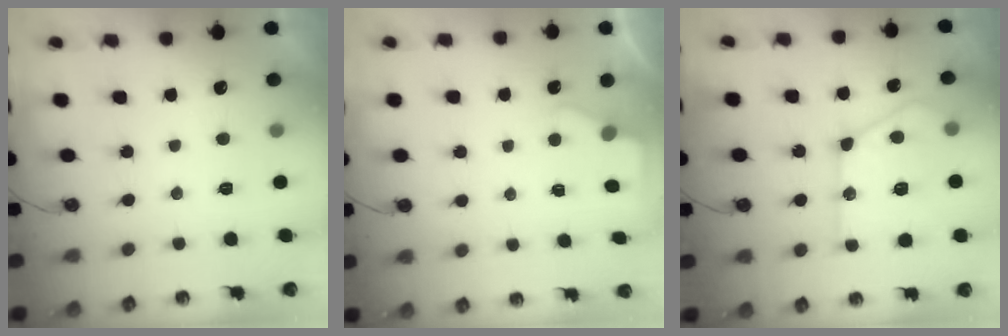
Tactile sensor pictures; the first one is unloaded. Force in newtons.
{"total": 2.7, "press": 2.7, "slide": 0.4}
{"total": 17.9, "press": 17.8, "slide": 2.1}